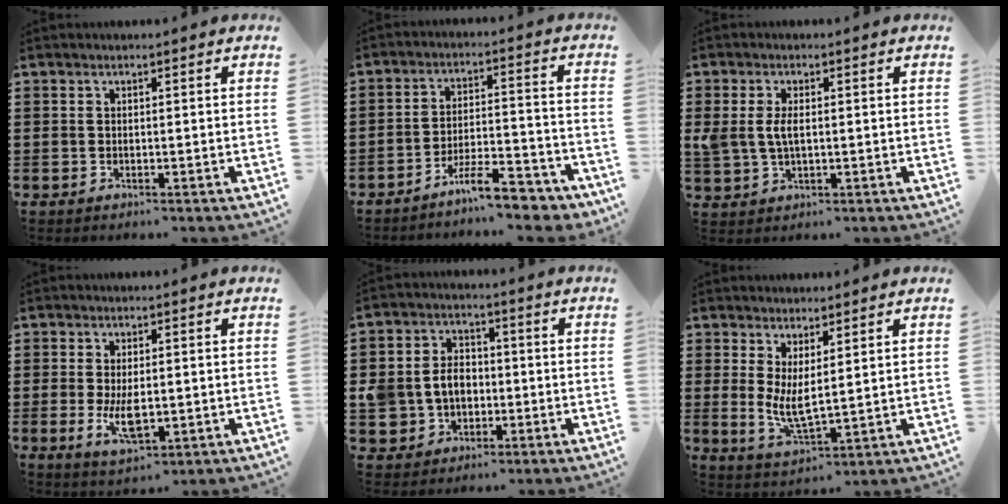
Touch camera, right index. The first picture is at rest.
{"total": 8.4, "force": [-7.2, 1.7, 4.1], "torque": [-0.064, 0.019, -0.133]}
{"total": 4.2, "force": [0.4, 2.3, 3.5], "torque": [-0.087, 0.003, 0.002]}
{"total": 5.2, "force": [-0.4, 2.4, 4.5], "torque": [-0.088, -0.008, -0.009]}
{"total": 6.5, "force": [-0.7, 5.7, 3.0], "torque": [-0.092, 0.012, -0.017]}
{"total": 5.0, "force": [1.4, 1.8, 4.5], "torque": [-0.087, -0.009, 0.025]}